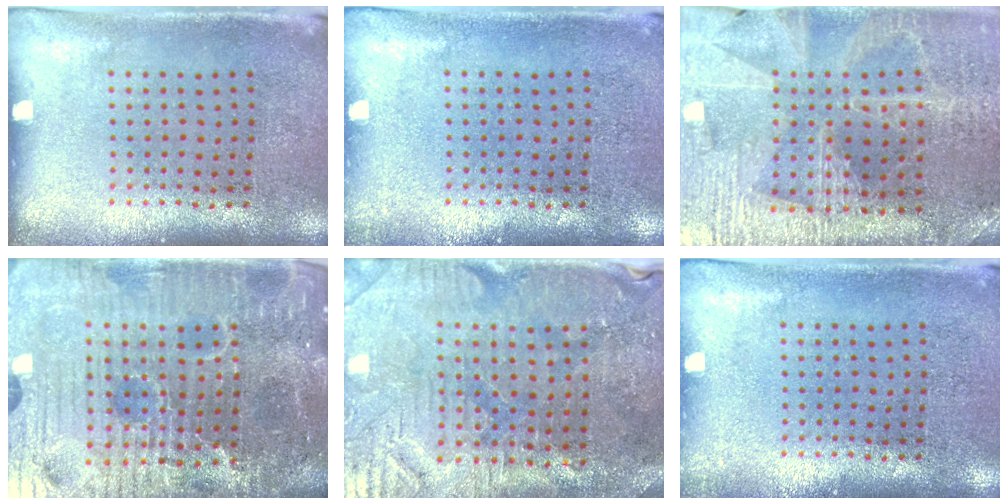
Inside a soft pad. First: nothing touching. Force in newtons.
{"total": 0.6, "press": 0.6, "slide": 0.1}
{"total": 3.0, "press": 2.9, "slide": 0.5}
{"total": 7.4, "press": 6.6, "slide": 3.3}
{"total": 1.7, "press": 1.6, "slide": 0.5}
{"total": 0.6, "press": 0.6, "slide": 0.1}